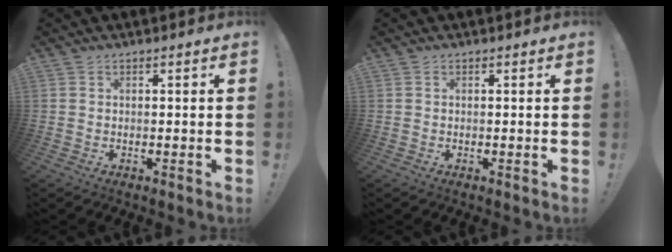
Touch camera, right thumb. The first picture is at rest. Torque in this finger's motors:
{"motor_torque": [-0.02, 0.17, 0.05, -0.15, 0.01]}